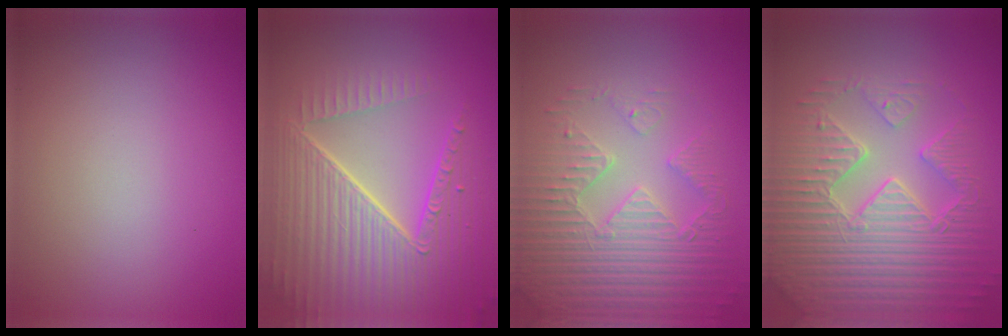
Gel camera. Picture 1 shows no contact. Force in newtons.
{"total": 9.3, "press": 6.1, "slide": 6.9}
{"total": 5.0, "press": 4.7, "slide": 1.8}
{"total": 7.9, "press": 6.2, "slide": 4.9}